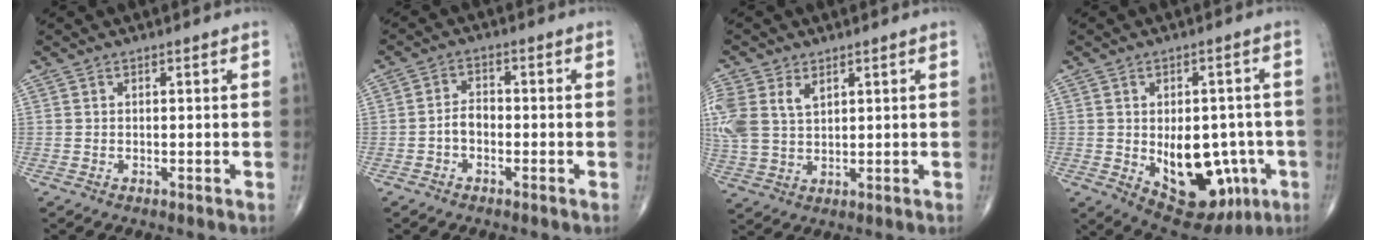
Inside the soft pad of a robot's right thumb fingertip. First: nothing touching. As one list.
[{"total": 3.3, "force": [-1.2, 2.1, 2.2], "torque": [-0.031, 0.017, -0.028]}, {"total": 13.0, "force": [4.6, 8.8, 8.3], "torque": [-0.215, 0.003, 0.098]}, {"total": 16.5, "force": [-3.9, 9.8, 12.6], "torque": [-0.136, 0.009, -0.029]}]